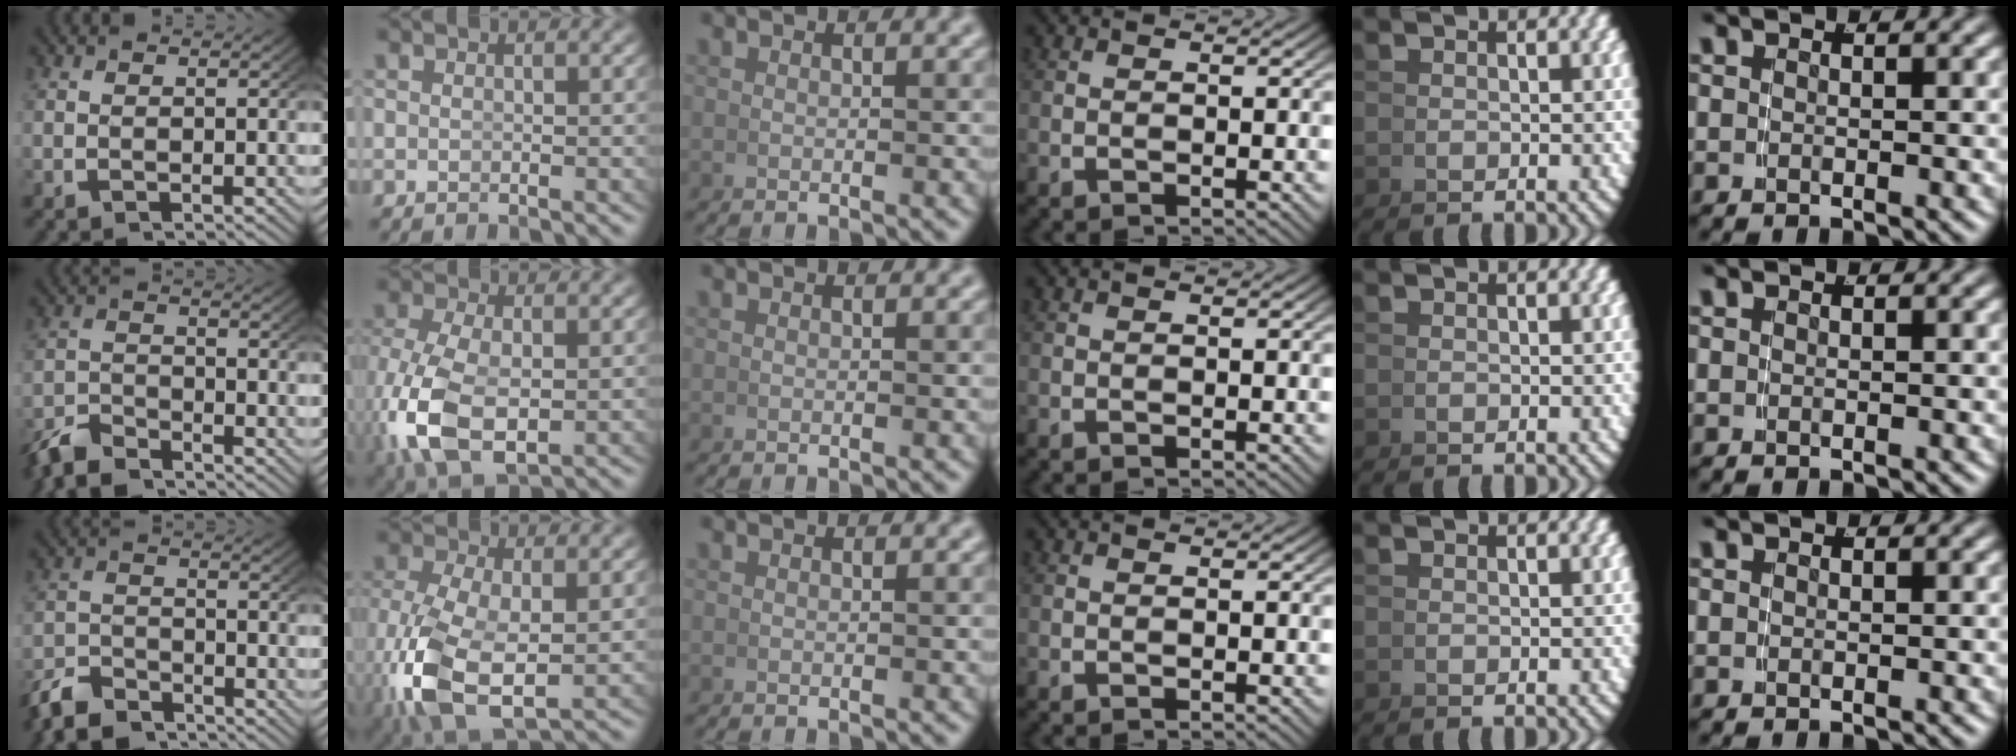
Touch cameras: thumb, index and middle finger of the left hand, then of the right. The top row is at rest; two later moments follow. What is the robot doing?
{"motion": "grasp_and_lifting", "object": "coin"}